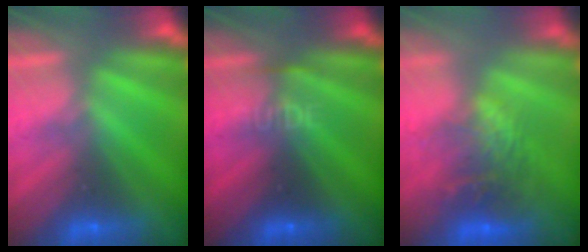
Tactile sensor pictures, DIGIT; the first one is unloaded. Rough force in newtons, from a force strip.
{"total": 3.3}
{"total": 11.0}